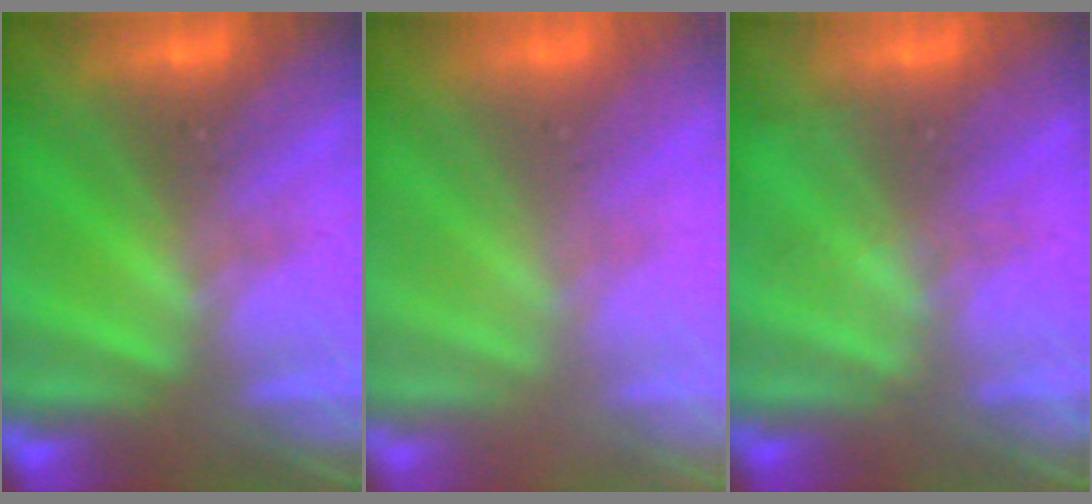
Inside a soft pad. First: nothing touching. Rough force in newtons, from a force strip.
{"total": 2.8}
{"total": 1.9}